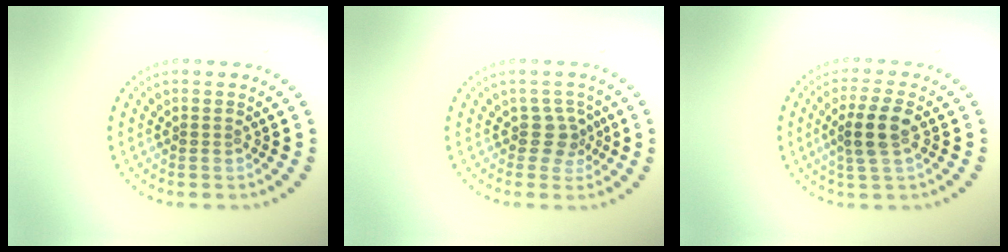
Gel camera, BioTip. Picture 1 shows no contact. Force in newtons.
{"total": 2.0, "press": 1.5, "slide": 1.4}
{"total": 3.7, "press": 3.5, "slide": 1.2}